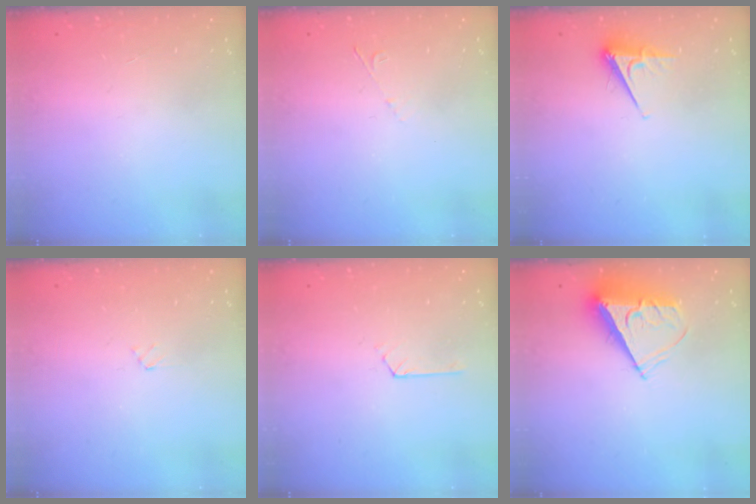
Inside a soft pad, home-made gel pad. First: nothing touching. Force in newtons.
{"total": 2.9, "press": 2.8, "slide": 0.4}
{"total": 5.0, "press": 5.0, "slide": 0.5}
{"total": 2.4, "press": 2.3, "slide": 0.4}
{"total": 2.0, "press": 2.0, "slide": 0.2}
{"total": 8.0, "press": 8.0, "slide": 0.4}